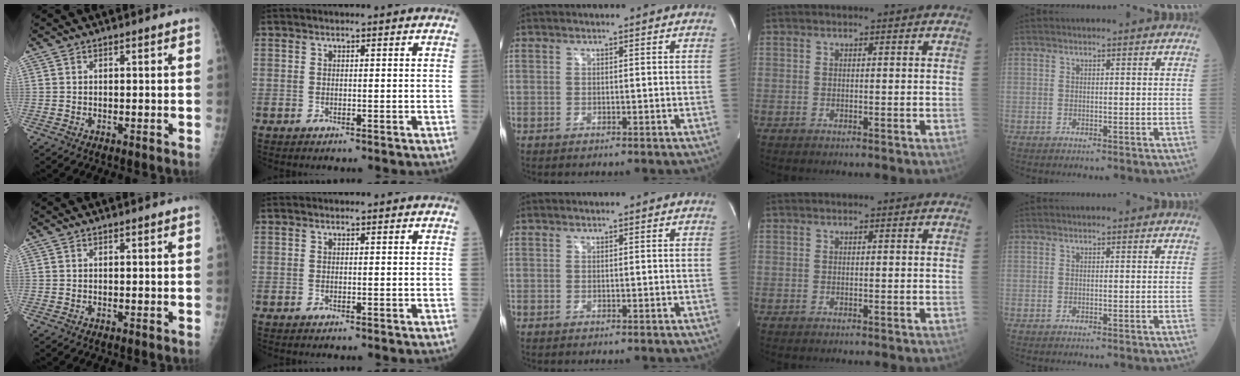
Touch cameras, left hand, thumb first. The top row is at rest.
{}